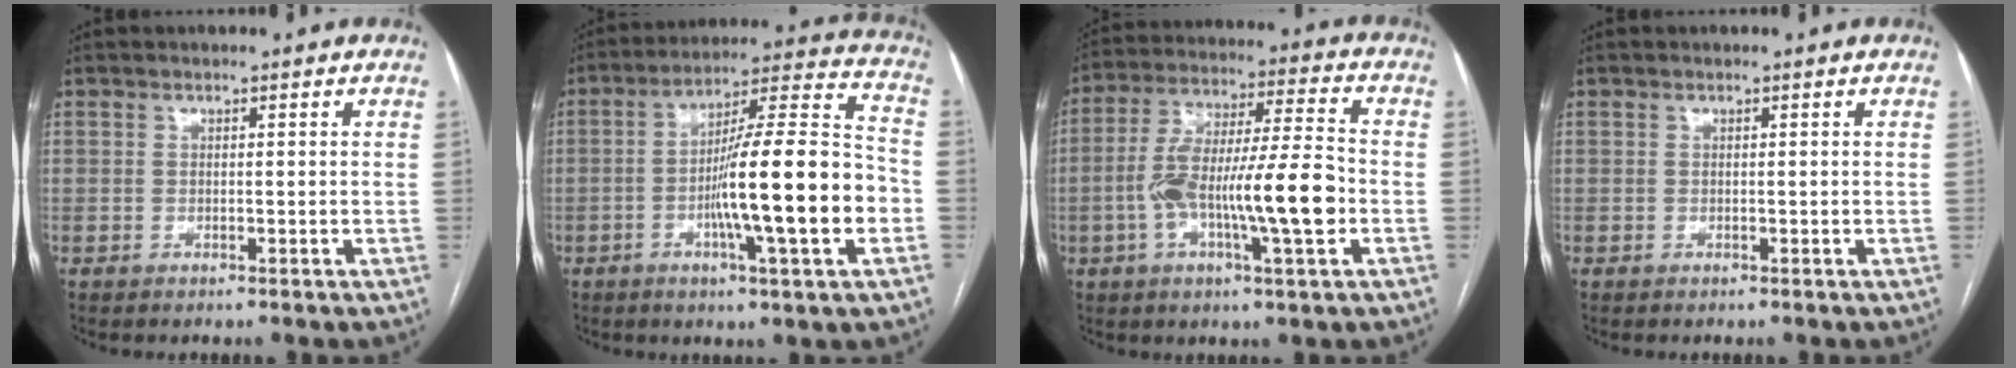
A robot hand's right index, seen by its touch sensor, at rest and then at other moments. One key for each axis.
{"total": 18.5, "fx": -4.2, "fy": 0.9, "fz": 18.0, "tx": -0.288, "ty": 0.007, "tz": -0.067}
{"total": 15.6, "fx": -3.5, "fy": 2.0, "fz": 15.1, "tx": -0.274, "ty": 0.012, "tz": -0.061}
{"total": 0.0}